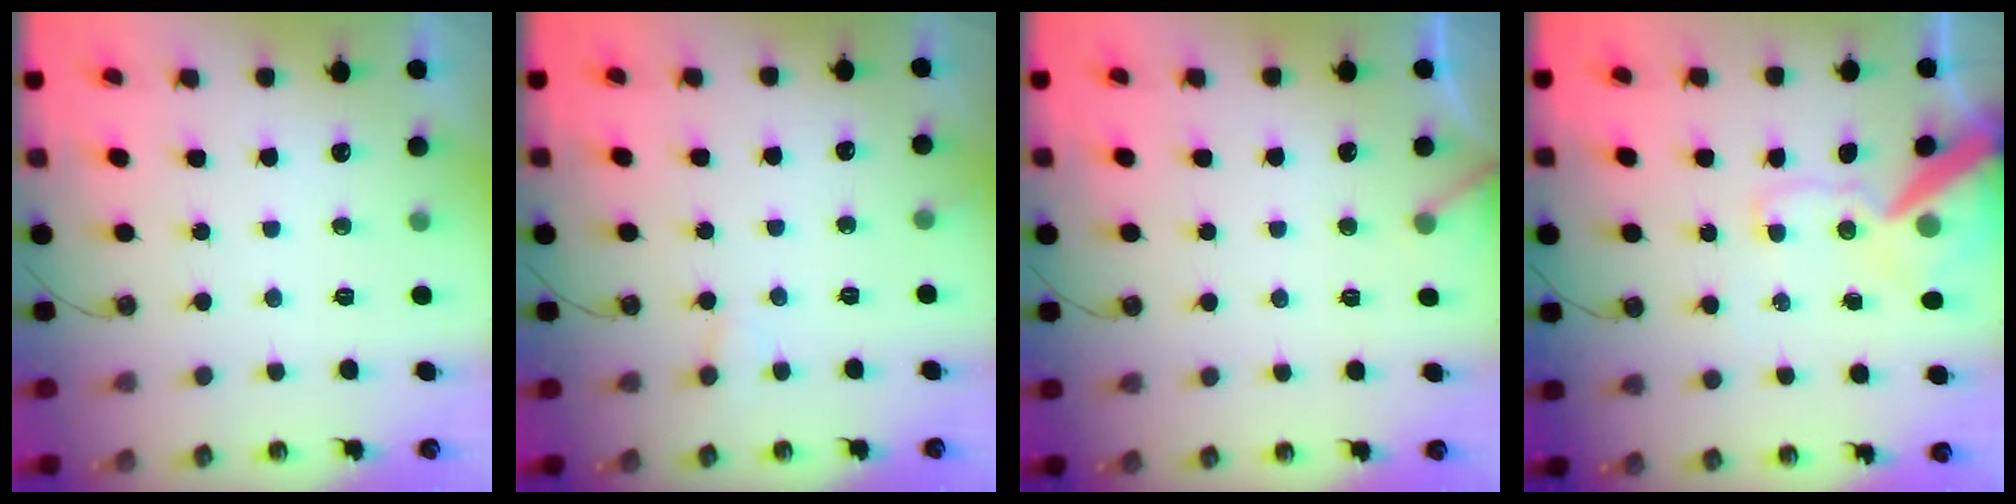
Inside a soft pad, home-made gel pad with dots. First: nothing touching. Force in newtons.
{"total": 4.6, "press": 4.5, "slide": 0.5}
{"total": 3.2, "press": 3.2, "slide": 0.4}
{"total": 14.8, "press": 14.7, "slide": 2.0}